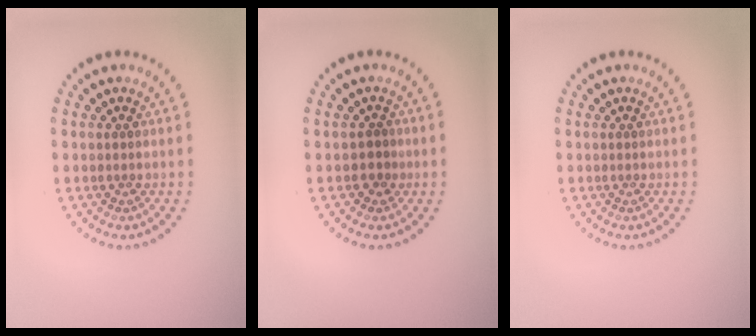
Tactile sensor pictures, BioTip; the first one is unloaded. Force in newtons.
{"total": 1.0, "press": 0.9, "slide": 0.4}
{"total": 0.0}